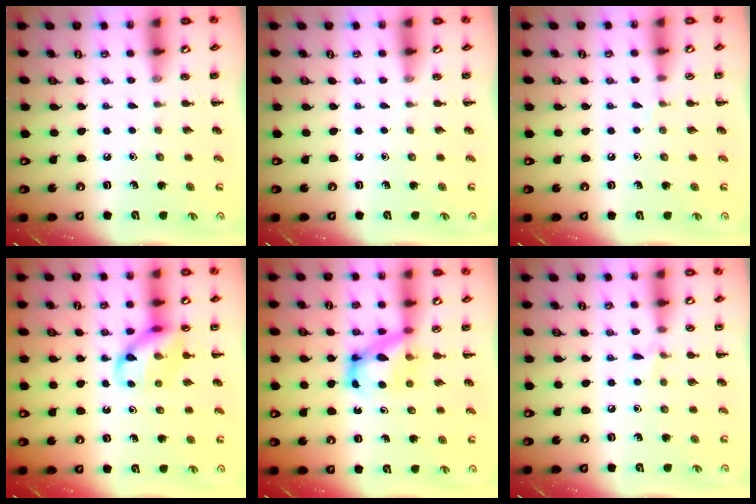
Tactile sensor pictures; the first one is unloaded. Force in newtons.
{"total": 0.0}
{"total": 3.1, "press": 3.0, "slide": 1.0}
{"total": 11.7, "press": 11.6, "slide": 1.6}
{"total": 6.2, "press": 6.2, "slide": 0.3}
{"total": 3.6, "press": 3.5, "slide": 1.1}